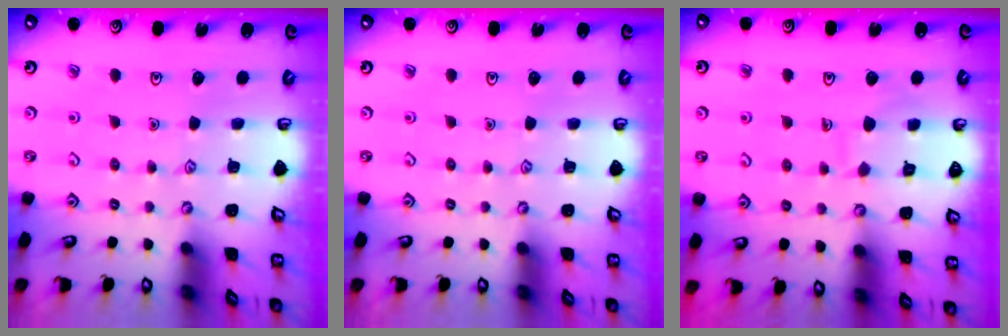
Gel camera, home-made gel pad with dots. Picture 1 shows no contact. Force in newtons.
{"total": 0.0}
{"total": 7.0, "press": 7.0, "slide": 0.7}